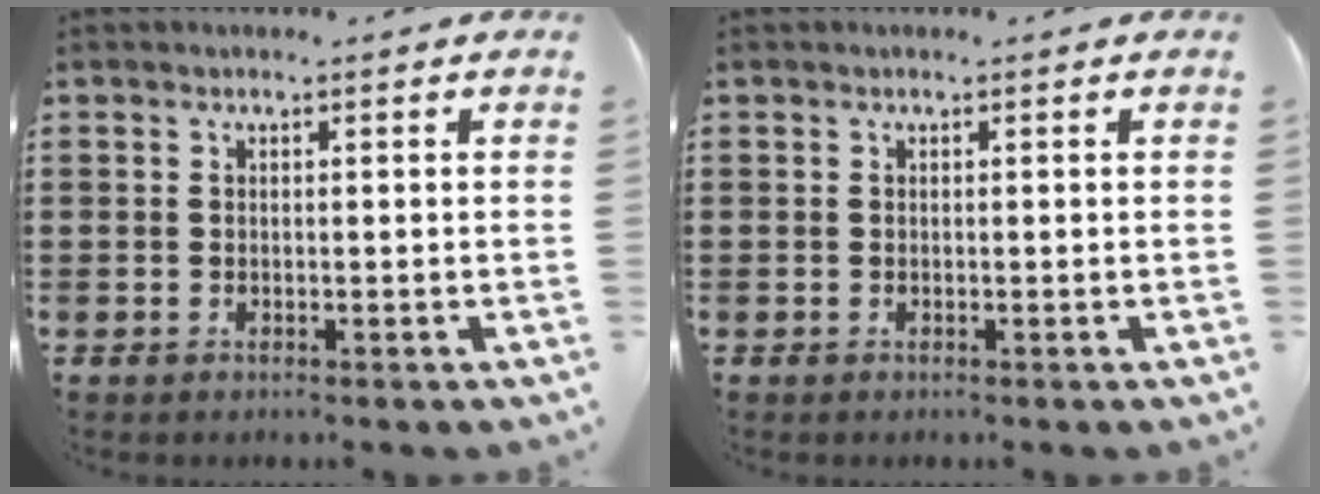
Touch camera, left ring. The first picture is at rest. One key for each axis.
{"total": 0.0}